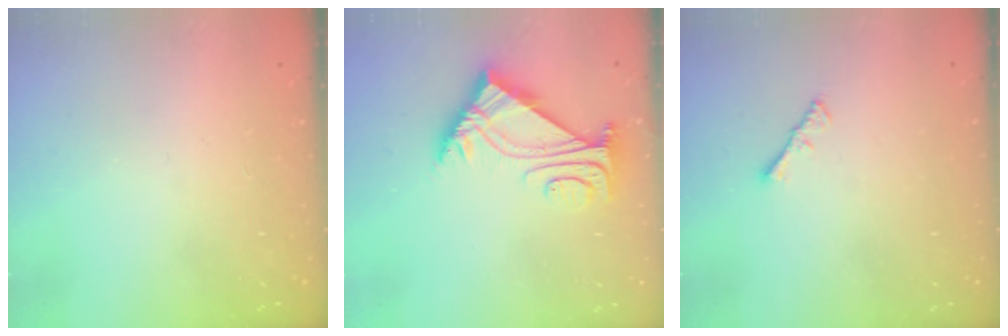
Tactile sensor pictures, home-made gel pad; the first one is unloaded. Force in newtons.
{"total": 5.6, "press": 5.5, "slide": 1.0}
{"total": 1.3, "press": 1.2, "slide": 0.4}